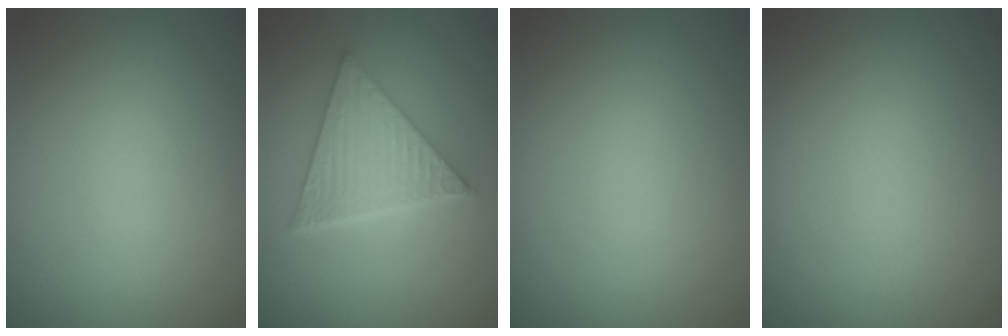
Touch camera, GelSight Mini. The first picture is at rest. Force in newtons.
{"total": 5.6, "press": 4.5, "slide": 3.4}
{"total": 0.0}
{"total": 0.0}